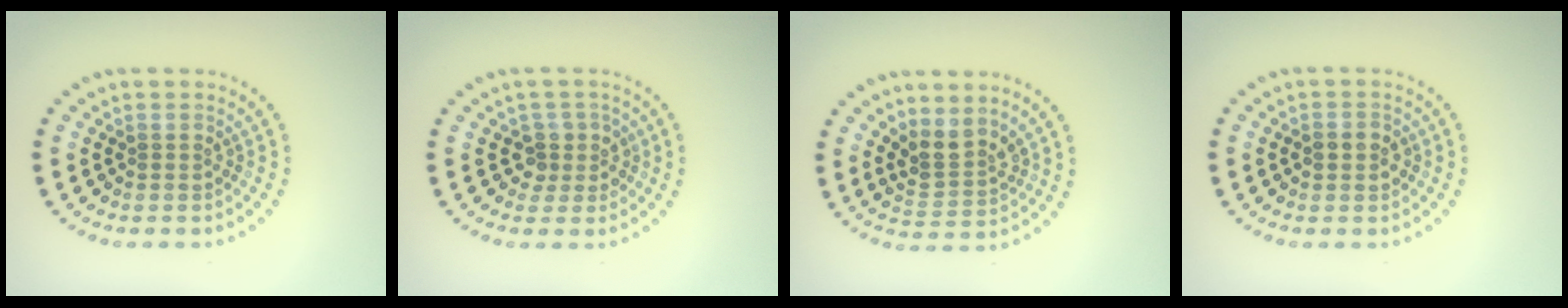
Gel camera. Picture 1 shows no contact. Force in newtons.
{"total": 2.2, "press": 1.8, "slide": 1.2}
{"total": 2.9, "press": 2.2, "slide": 1.9}
{"total": 1.3, "press": 1.3, "slide": 0.1}